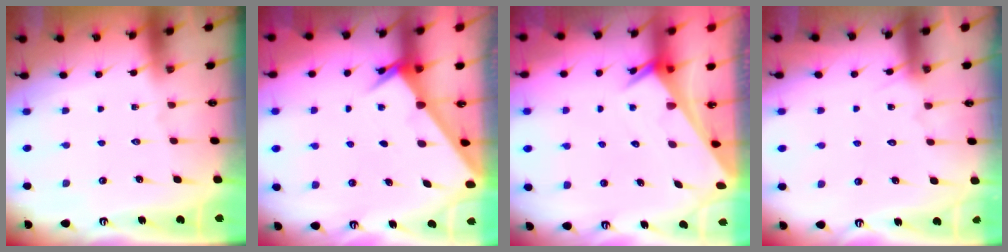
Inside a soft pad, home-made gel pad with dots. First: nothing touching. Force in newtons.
{"total": 2.4, "press": 2.4, "slide": 0.3}
{"total": 2.7, "press": 2.7, "slide": 0.1}
{"total": 5.6, "press": 5.6, "slide": 0.4}